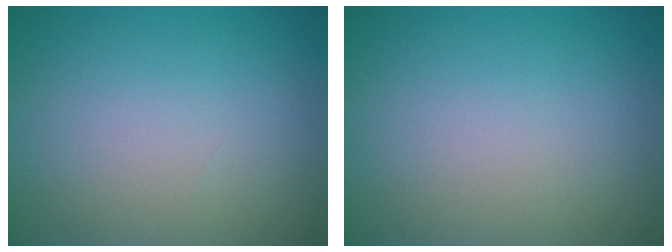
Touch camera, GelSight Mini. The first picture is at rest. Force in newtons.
{"total": 0.0}